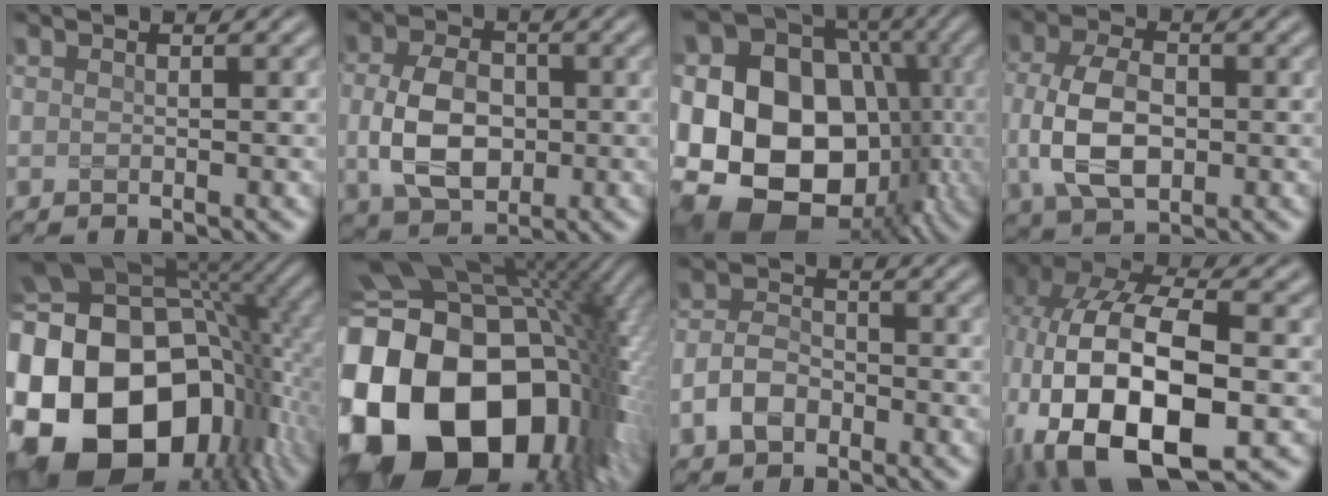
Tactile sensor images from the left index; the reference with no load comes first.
{"total": 6.4, "force": [-0.4, 4.4, 4.6], "torque": [-0.101, -0.005, -0.009]}
{"total": 21.1, "force": [-2.1, 16.7, 12.8], "torque": [-0.212, 0.000, -0.046]}
{"total": 6.8, "force": [-0.4, 4.2, 5.3], "torque": [-0.118, -0.005, -0.010]}
{"total": 22.9, "force": [-4.6, 16.8, 14.9], "torque": [-0.275, -0.033, -0.097]}
{"total": 22.8, "force": [-5.5, 16.4, 14.9], "torque": [-0.272, -0.017, -0.112]}
{"total": 3.4, "force": [-1.6, 2.3, 1.9], "torque": [-0.037, 0.004, -0.039]}
{"total": 16.7, "force": [-3.9, 9.5, 13.2], "torque": [-0.262, -0.018, -0.051]}